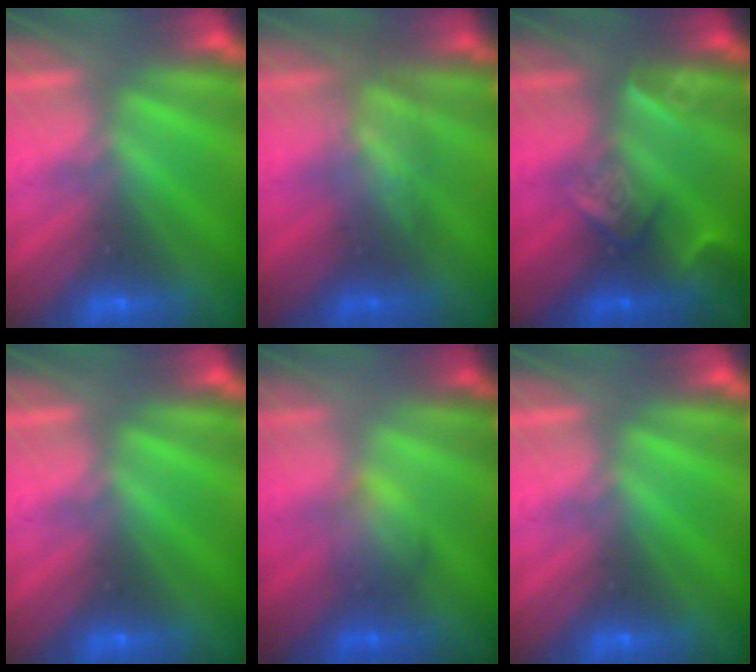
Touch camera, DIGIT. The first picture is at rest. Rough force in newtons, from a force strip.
{"total": 3.2}
{"total": 2.4}
{"total": 0.0}
{"total": 2.1}
{"total": 0.0}